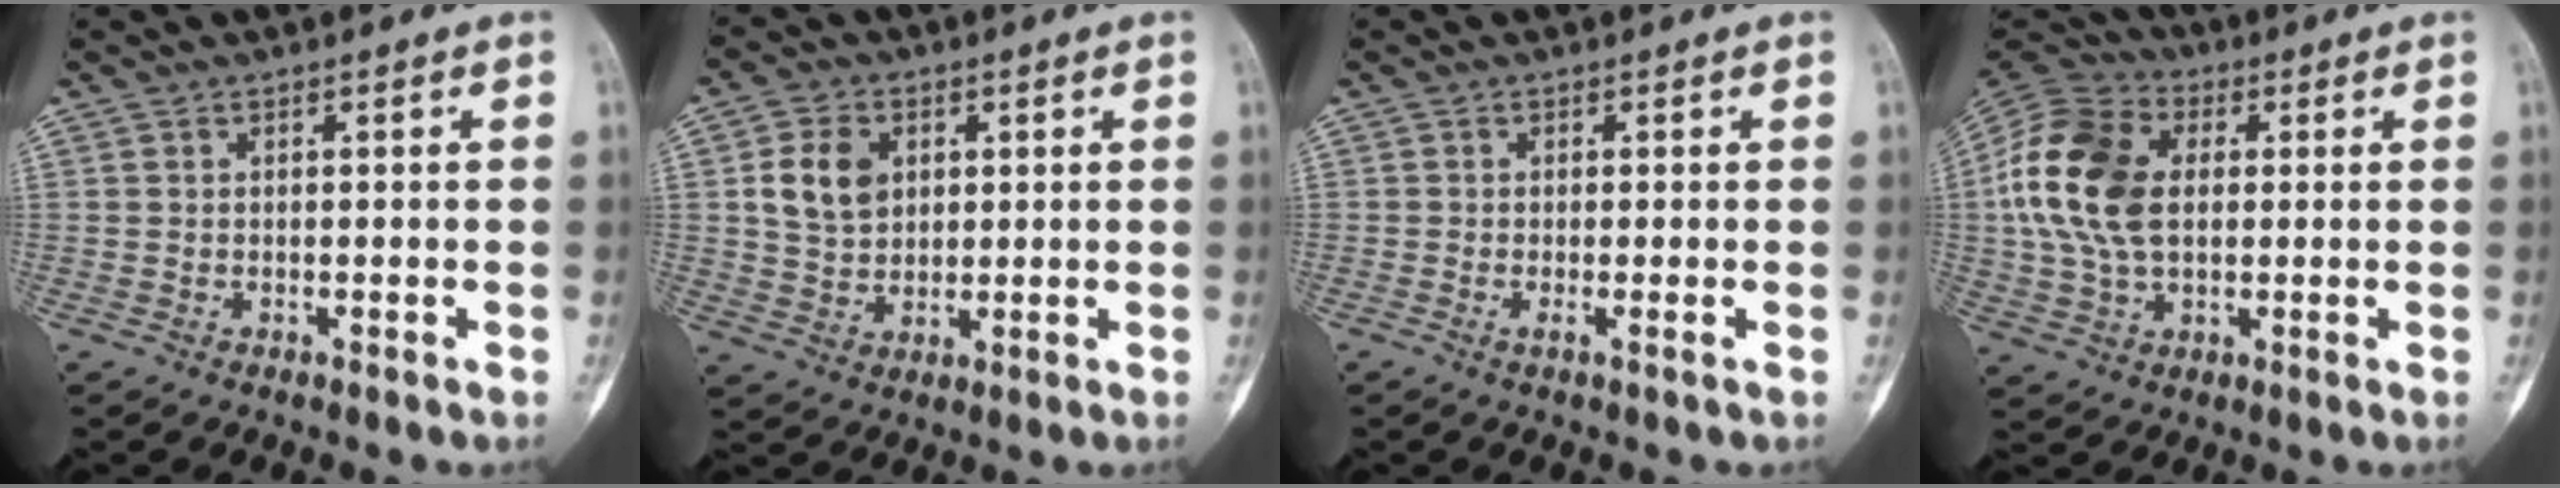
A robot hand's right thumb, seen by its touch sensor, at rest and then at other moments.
{"total": 8.2, "force": [2.1, 6.2, 4.9], "torque": [-0.071, -0.006, 0.043]}
{"total": 1.0, "force": [-0.3, -0.1, 0.9], "torque": [-0.021, -0.003, -0.009]}
{"total": 16.7, "force": [2.0, 11.1, 12.3], "torque": [-0.237, 0.016, 0.031]}